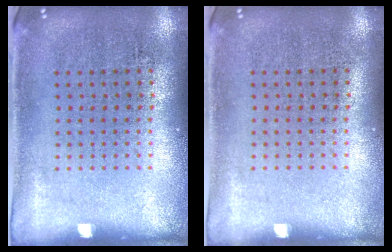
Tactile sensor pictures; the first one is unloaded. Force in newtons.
{"total": 0.0}